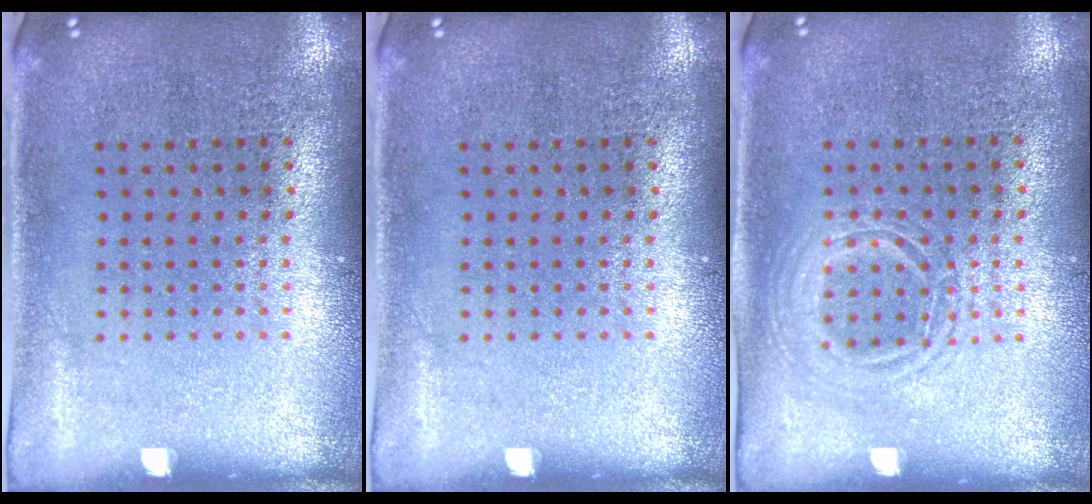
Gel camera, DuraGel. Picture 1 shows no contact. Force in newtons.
{"total": 0.0}
{"total": 1.2, "press": 1.1, "slide": 0.3}